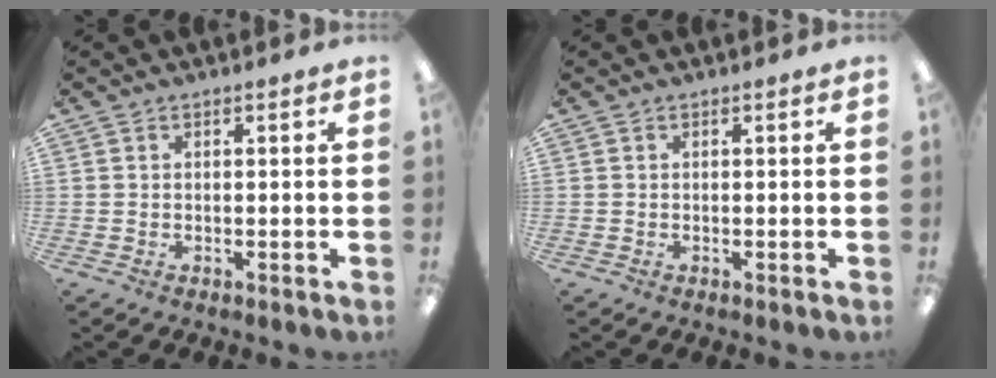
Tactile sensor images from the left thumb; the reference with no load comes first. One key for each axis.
{"total": 0.0}